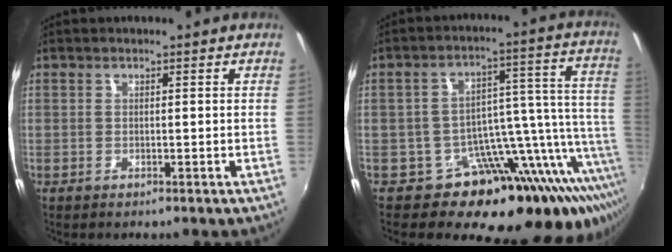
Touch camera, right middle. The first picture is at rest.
{"total": 22.6, "force": [-14.4, 10.1, 14.2], "torque": [-0.161, 0.004, -0.208]}